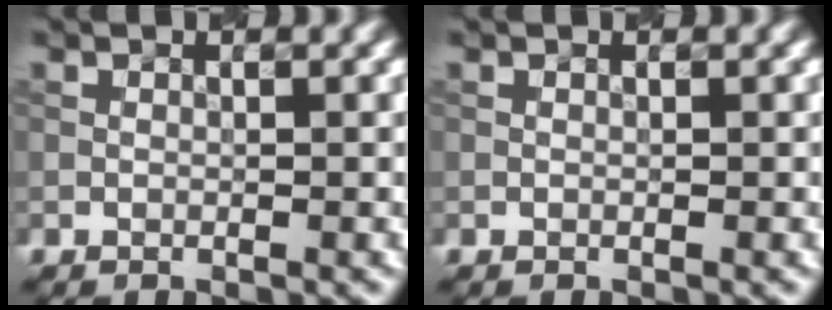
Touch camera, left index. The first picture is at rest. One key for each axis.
{"total": 0.0}